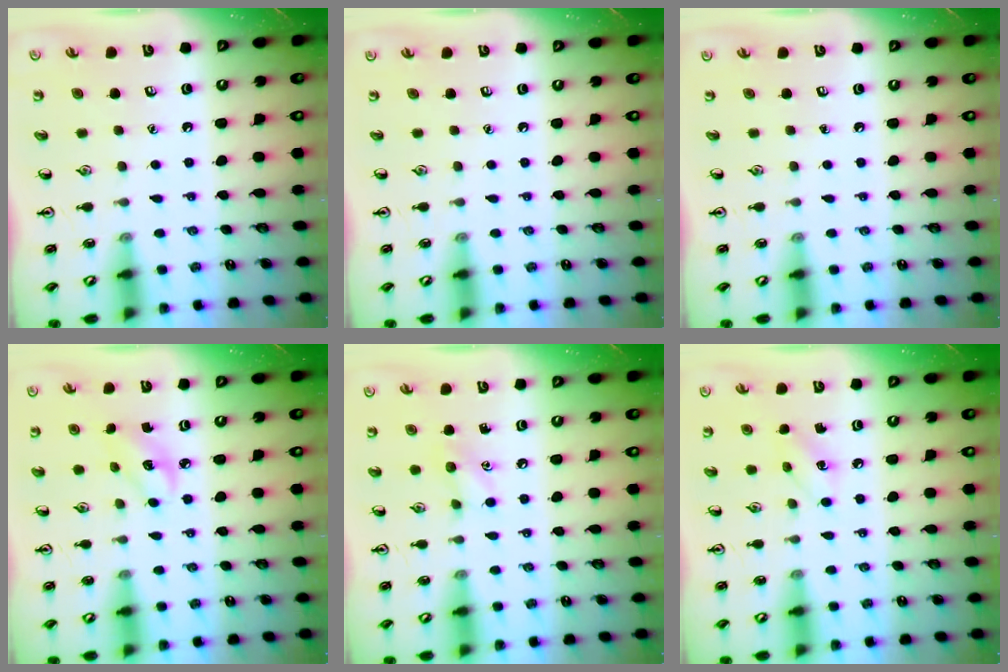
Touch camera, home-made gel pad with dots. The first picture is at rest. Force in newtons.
{"total": 0.0}
{"total": 0.0}
{"total": 2.9, "press": 2.8, "slide": 0.7}
{"total": 6.3, "press": 6.1, "slide": 1.4}
{"total": 5.9, "press": 5.7, "slide": 1.3}